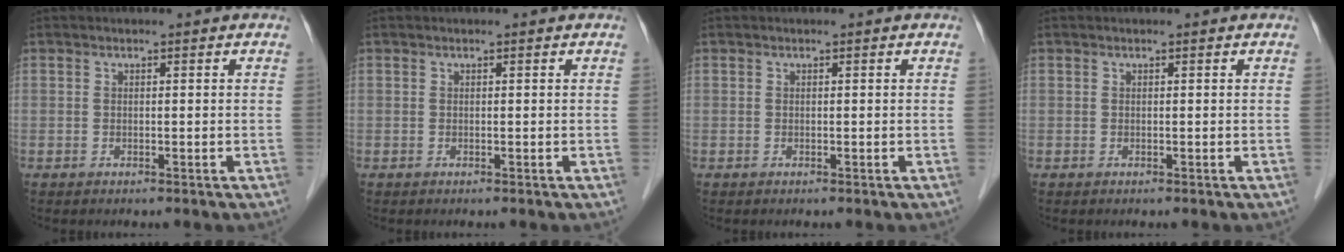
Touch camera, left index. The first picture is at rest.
{"total": 0.0}
{"total": 0.0}
{"total": 0.0}